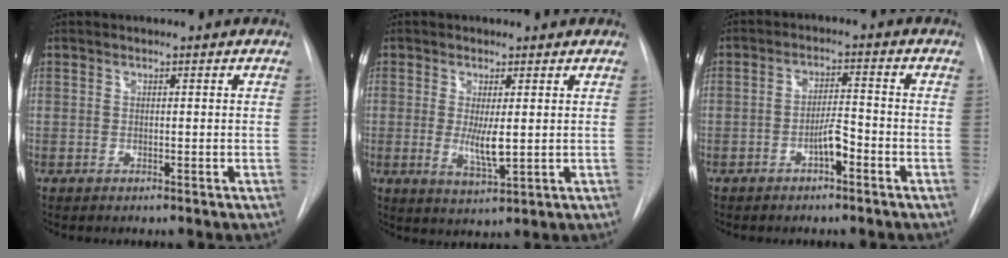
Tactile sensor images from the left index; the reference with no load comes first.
{"total": 4.4, "force": [0.2, 0.9, 4.3], "torque": [-0.080, -0.011, 0.009]}
{"total": 3.7, "force": [-2.0, 0.9, 3.0], "torque": [-0.053, 0.009, -0.034]}